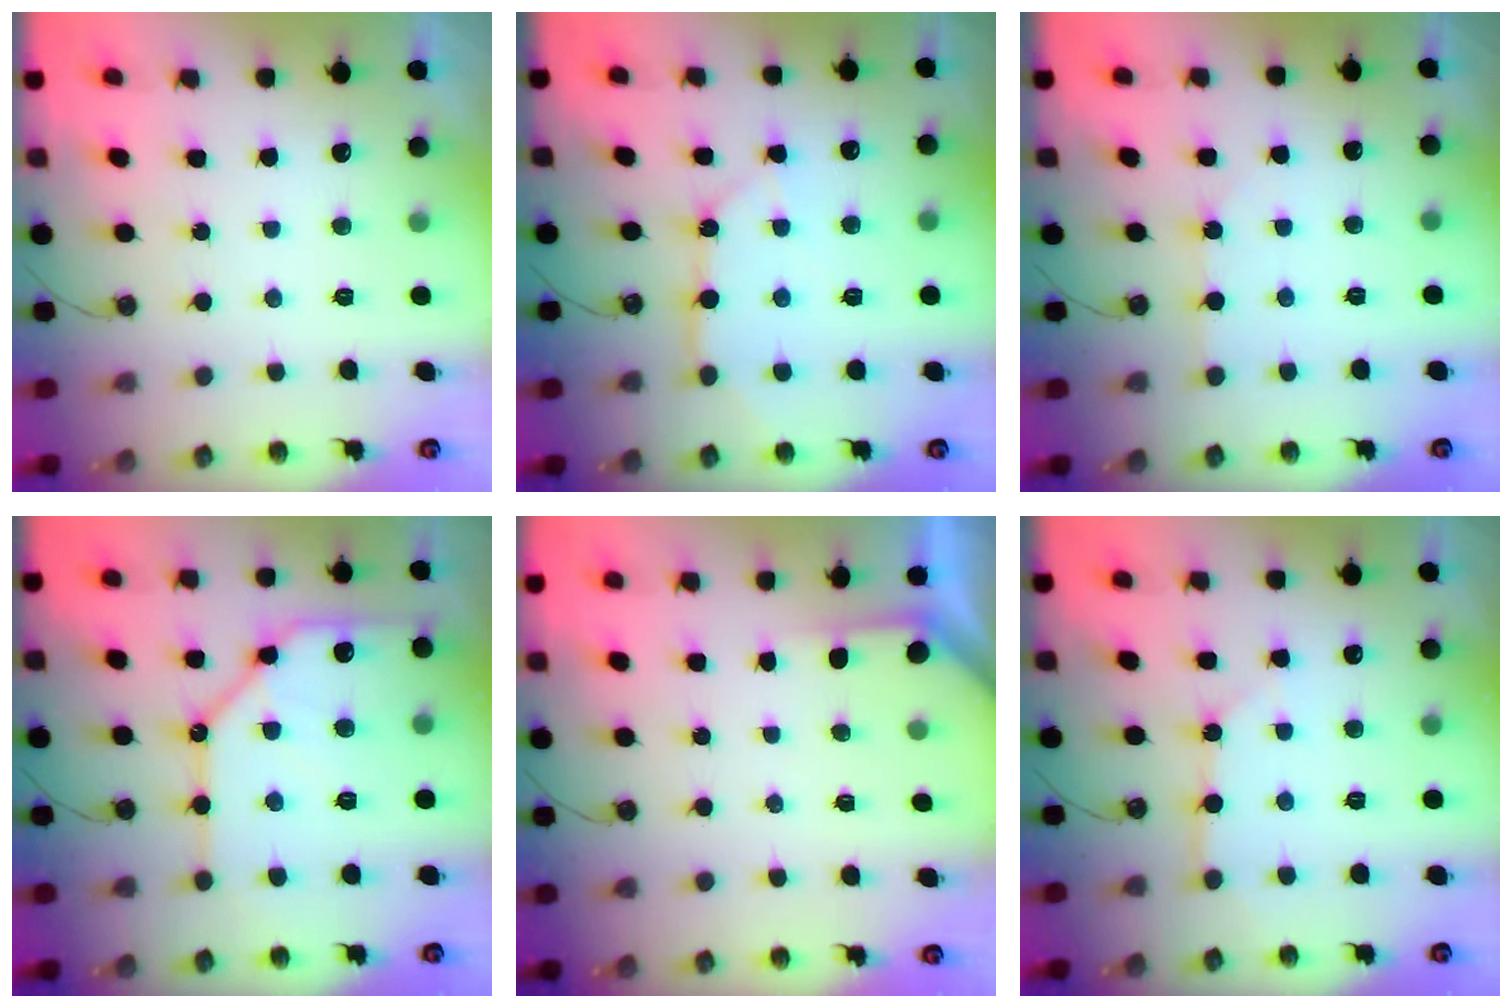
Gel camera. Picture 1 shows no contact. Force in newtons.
{"total": 10.1, "press": 10.0, "slide": 0.7}
{"total": 2.7, "press": 2.7, "slide": 0.5}
{"total": 16.5, "press": 16.4, "slide": 2.1}
{"total": 2.2, "press": 2.2, "slide": 0.3}
{"total": 3.4, "press": 3.4, "slide": 0.2}